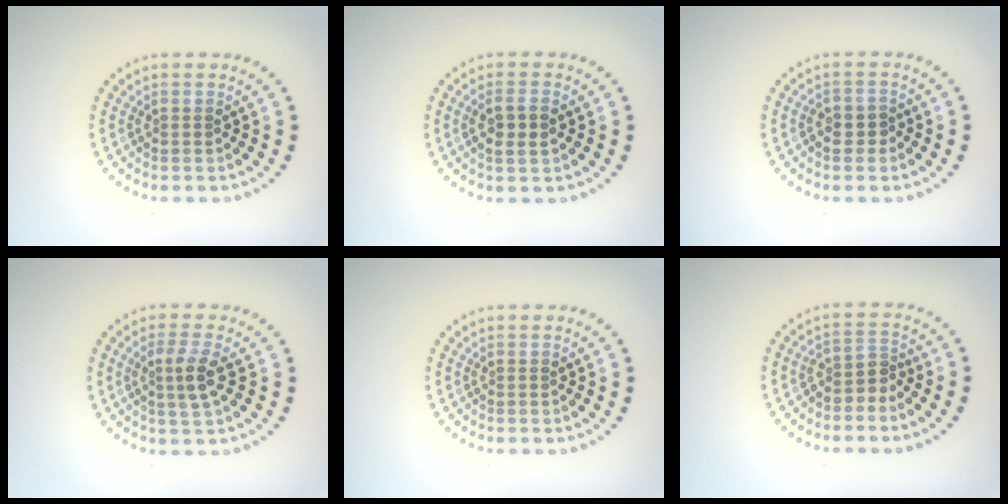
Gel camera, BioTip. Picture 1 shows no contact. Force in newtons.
{"total": 2.4, "press": 2.3, "slide": 0.6}
{"total": 1.5, "press": 1.4, "slide": 0.6}
{"total": 2.6, "press": 2.4, "slide": 1.0}
{"total": 0.0}
{"total": 2.1, "press": 1.5, "slide": 1.5}